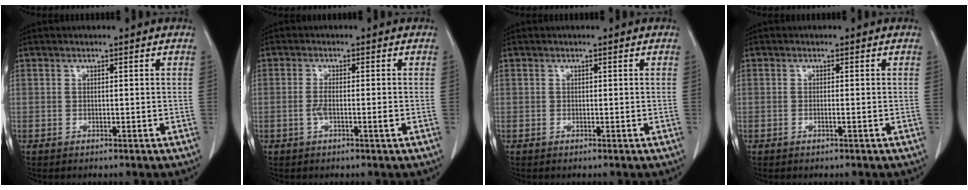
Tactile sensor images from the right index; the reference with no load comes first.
{"total": 2.5, "force": [-0.8, 0.2, 2.3], "torque": [-0.047, 0.002, -0.015]}
{"total": 0.0}
{"total": 0.6, "force": [-0.3, -0.1, 0.6], "torque": [-0.010, 0.001, -0.004]}